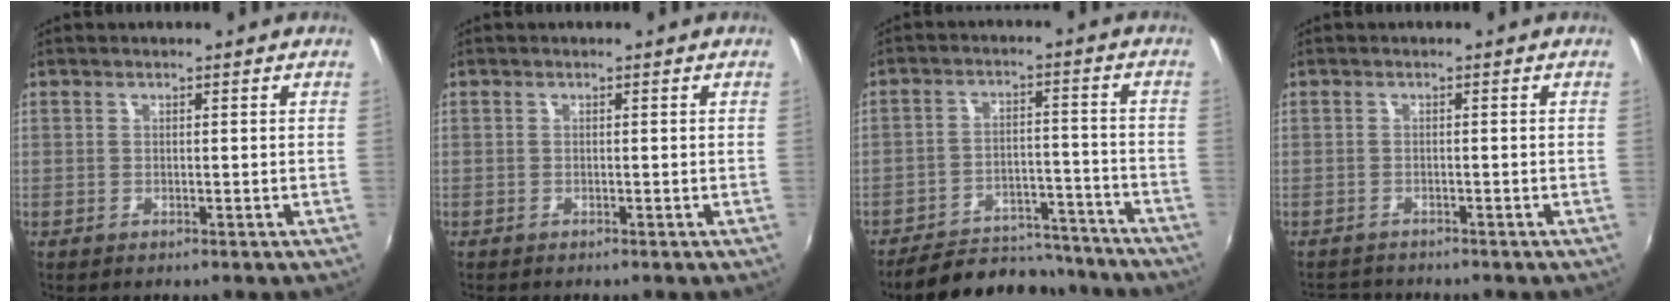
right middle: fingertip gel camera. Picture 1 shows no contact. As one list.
[{"total": 0.0}, {"total": 16.3, "force": [-14.6, 5.5, 4.8], "torque": [-0.100, 0.027, -0.192]}, {"total": 3.6, "force": [-3.5, 0.8, 0.6], "torque": [-0.023, -0.007, -0.062]}]